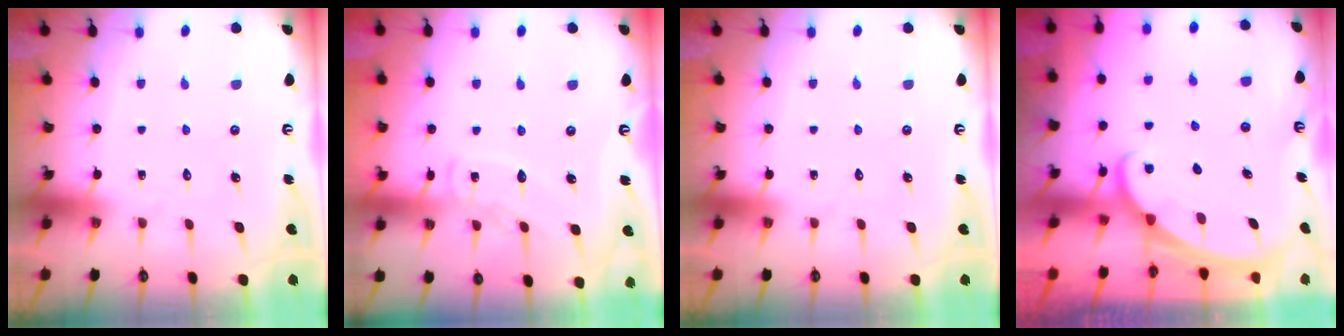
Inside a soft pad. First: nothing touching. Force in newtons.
{"total": 7.6, "press": 7.6, "slide": 0.8}
{"total": 0.0}
{"total": 1.7, "press": 1.7, "slide": 0.1}